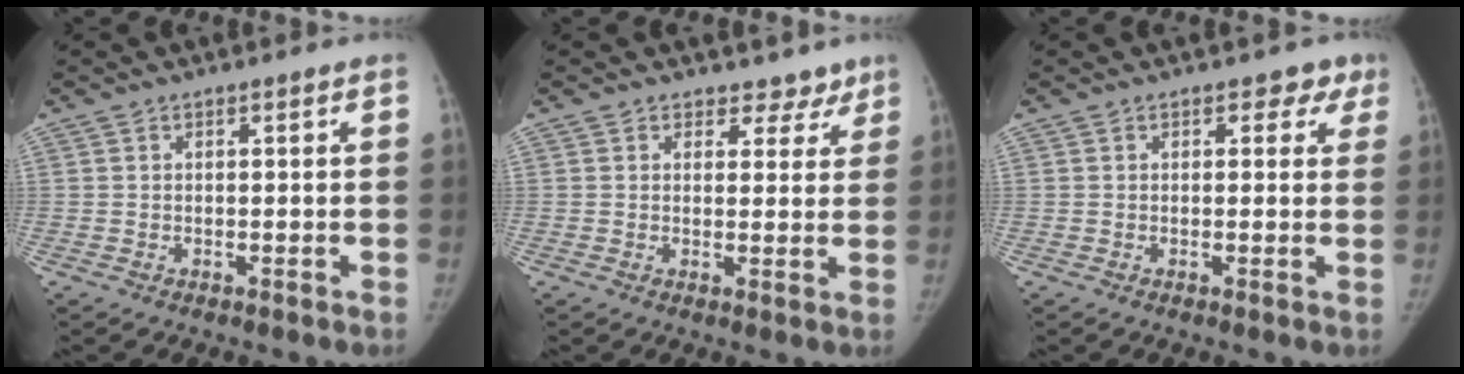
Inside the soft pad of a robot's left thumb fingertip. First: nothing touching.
{"total": 4.5, "force": [3.4, 3.0, 0.0], "torque": [0.031, -0.021, 0.032]}
{"total": 3.0, "force": [1.7, 2.3, 1.0], "torque": [0.027, -0.002, 0.009]}